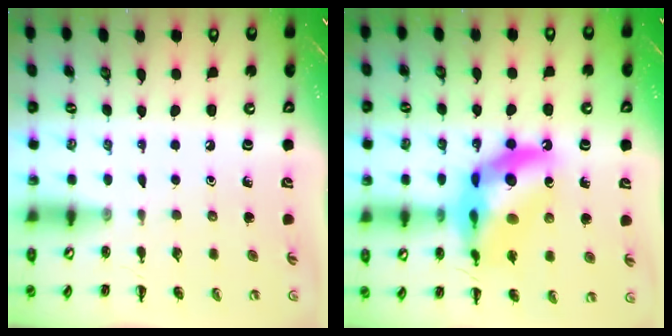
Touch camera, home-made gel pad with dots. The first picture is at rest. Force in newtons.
{"total": 17.7, "press": 17.2, "slide": 4.5}